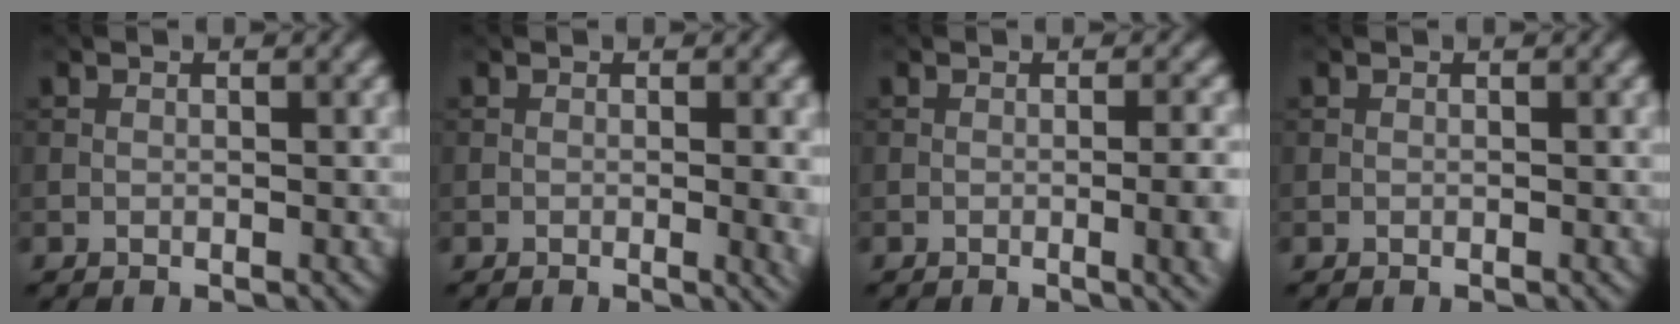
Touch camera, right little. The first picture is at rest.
{"total": 3.0, "force": [-0.2, 1.0, 2.8], "torque": [-0.026, -0.006, 0.000]}
{"total": 5.5, "force": [-0.8, 2.2, 5.0], "torque": [-0.045, -0.007, -0.004]}
{"total": 0.0}